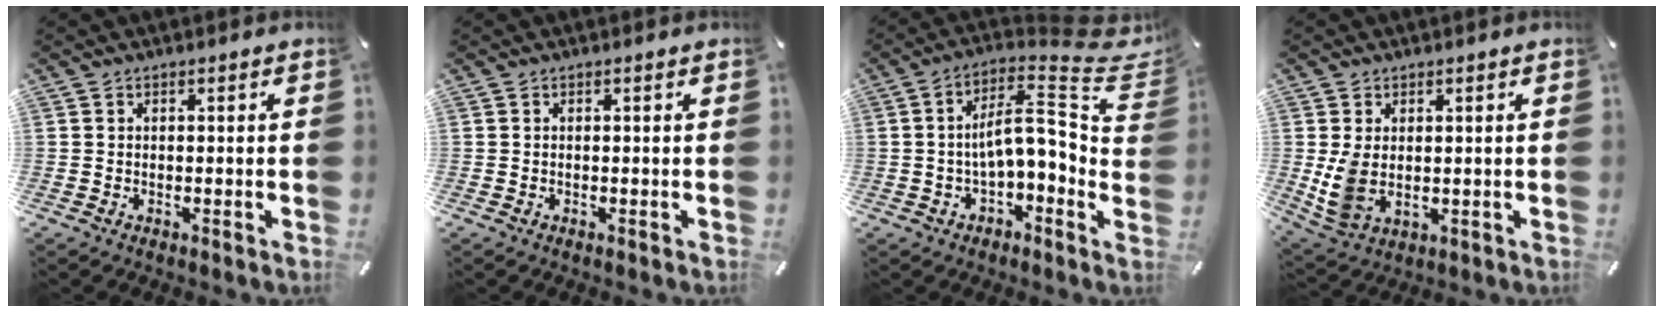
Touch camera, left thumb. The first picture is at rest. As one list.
[{"total": 0.0}, {"total": 11.8, "force": [2.7, 5.2, 10.3], "torque": [-0.166, -0.025, 0.044]}, {"total": 6.7, "force": [0.6, 4.7, 4.8], "torque": [-0.112, -0.009, 0.010]}]